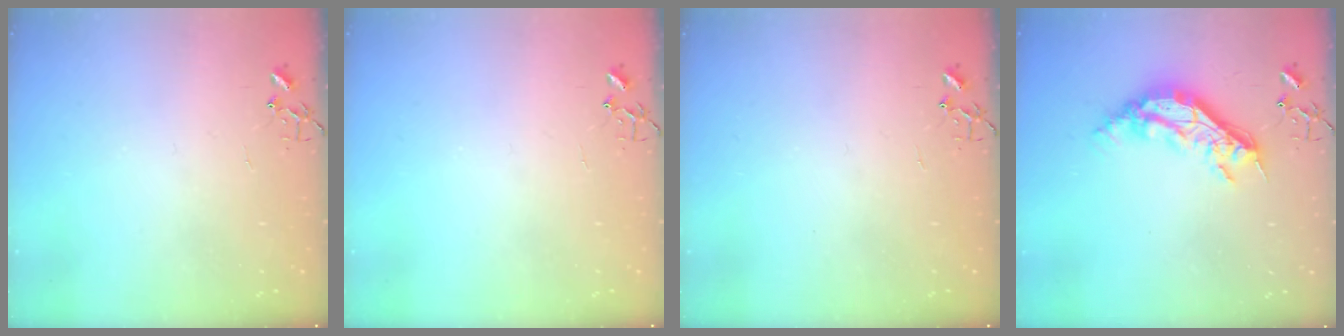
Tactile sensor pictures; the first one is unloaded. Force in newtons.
{"total": 0.0}
{"total": 0.0}
{"total": 17.2, "press": 17.2, "slide": 0.3}